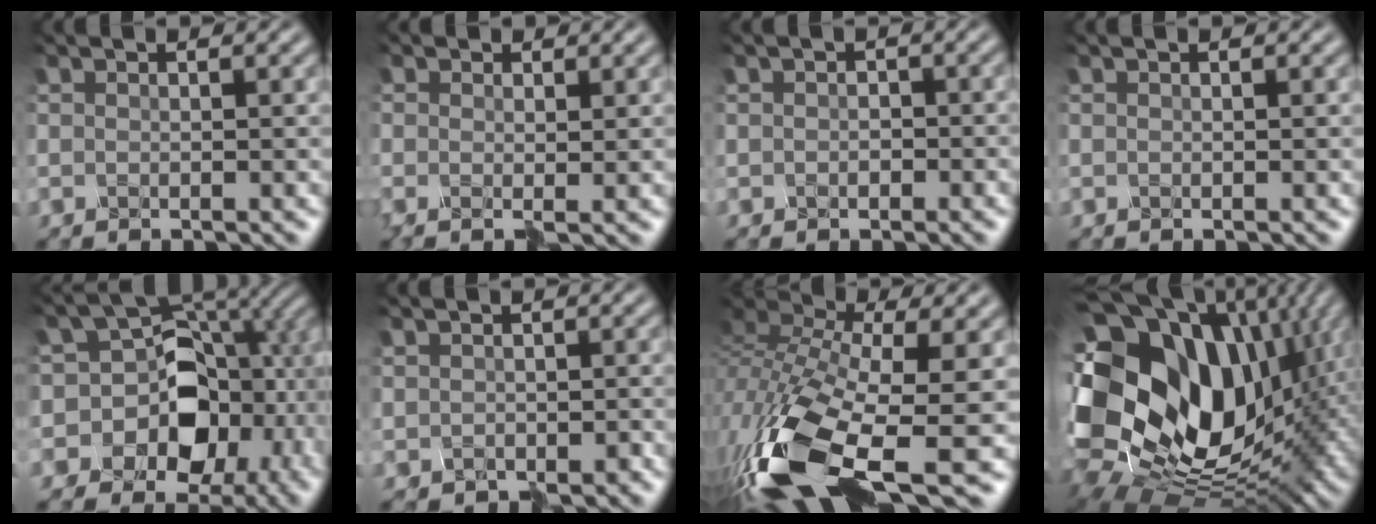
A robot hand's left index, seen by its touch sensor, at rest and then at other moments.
{"total": 0.8, "force": [0.3, 0.1, 0.7], "torque": [-0.015, 0.003, 0.000]}
{"total": 0.8, "force": [-0.1, 0.8, -0.3], "torque": [0.005, 0.007, -0.007]}
{"total": 0.0}
{"total": 11.9, "force": [-2.7, 9.8, 6.3], "torque": [-0.090, 0.006, -0.049]}
{"total": 1.8, "force": [-0.1, 1.8, 0.4], "torque": [0.005, -0.002, -0.008]}
{"total": 14.5, "force": [-6.9, 5.7, 11.4], "torque": [-0.294, -0.019, -0.112]}
{"total": 19.7, "force": [2.1, 13.8, 13.8], "torque": [-0.296, -0.018, 0.057]}